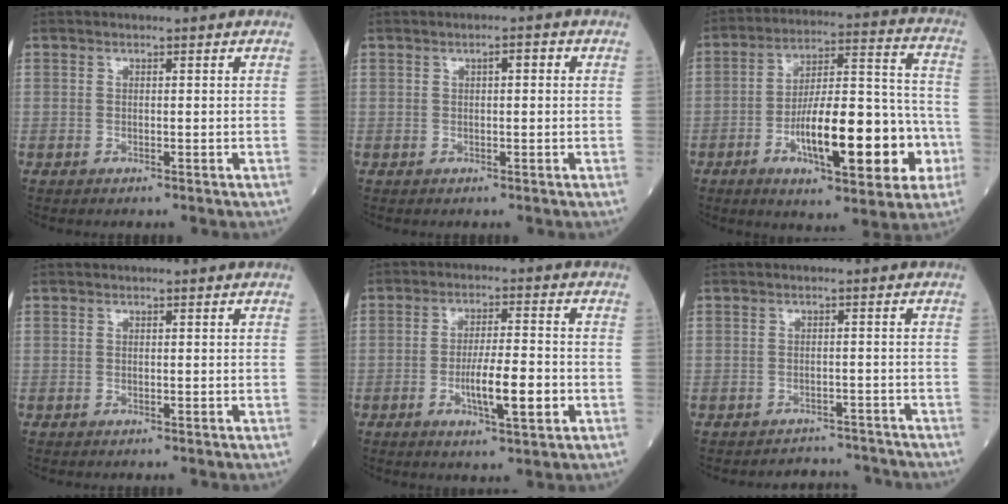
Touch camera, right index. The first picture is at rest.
{"total": 1.8, "force": [0.5, 0.6, 1.6], "torque": [-0.026, 0.007, 0.007]}
{"total": 19.9, "force": [-6.4, 5.5, 18.0], "torque": [-0.274, 0.021, -0.088]}
{"total": 0.0}
{"total": 8.1, "force": [-2.4, 1.2, 7.7], "torque": [-0.137, -0.003, -0.039]}
{"total": 5.8, "force": [-5.6, 1.3, -0.7], "torque": [0.012, 0.012, -0.071]}